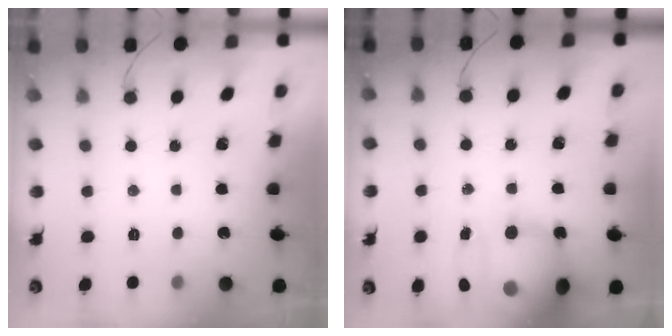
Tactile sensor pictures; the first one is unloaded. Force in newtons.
{"total": 24.2, "press": 23.7, "slide": 5.0}